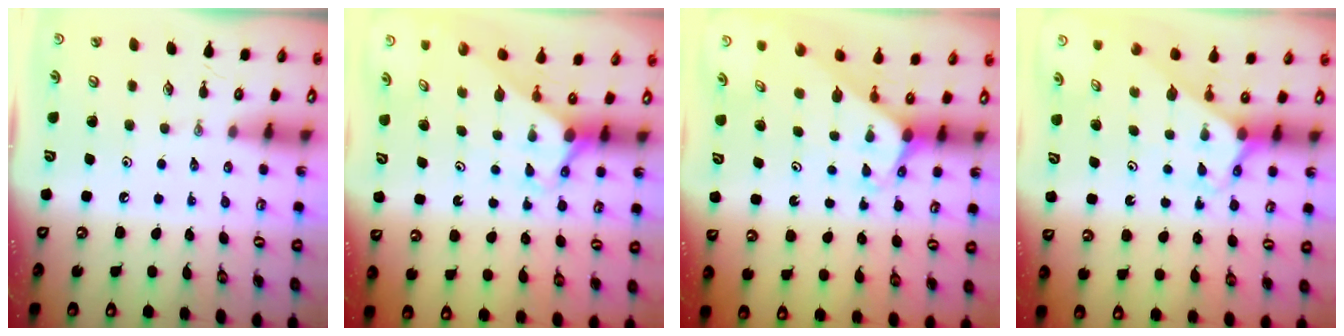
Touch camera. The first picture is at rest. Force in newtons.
{"total": 2.7, "press": 2.7, "slide": 0.0}
{"total": 1.8, "press": 1.8, "slide": 0.1}
{"total": 2.5, "press": 2.5, "slide": 0.2}